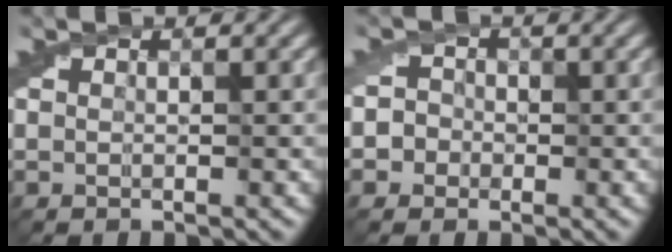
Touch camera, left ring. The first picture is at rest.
{"total": 3.5, "force": [-0.1, 3.3, 1.3], "torque": [0.005, 0.018, -0.034]}